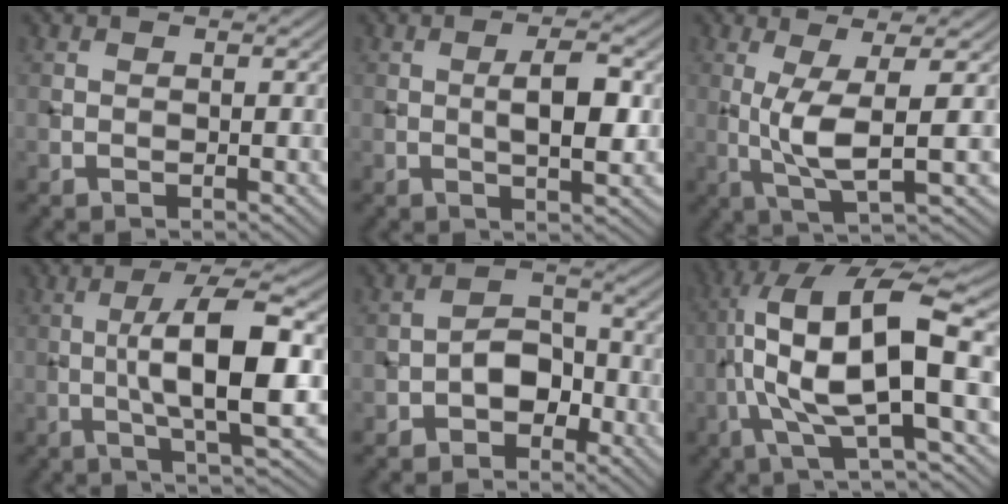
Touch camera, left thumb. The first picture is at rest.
{"total": 4.7, "force": [0.1, 1.4, 4.5], "torque": [-0.079, 0.004, 0.001]}
{"total": 6.1, "force": [0.4, 0.9, 6.0], "torque": [-0.125, 0.004, 0.013]}
{"total": 10.1, "force": [-0.5, 2.3, 9.9], "torque": [-0.158, 0.012, -0.012]}
{"total": 5.2, "force": [-2.3, 3.4, 3.1], "torque": [-0.042, 0.014, -0.048]}
{"total": 14.0, "force": [-0.6, 4.0, 13.4], "torque": [-0.259, 0.019, -0.018]}